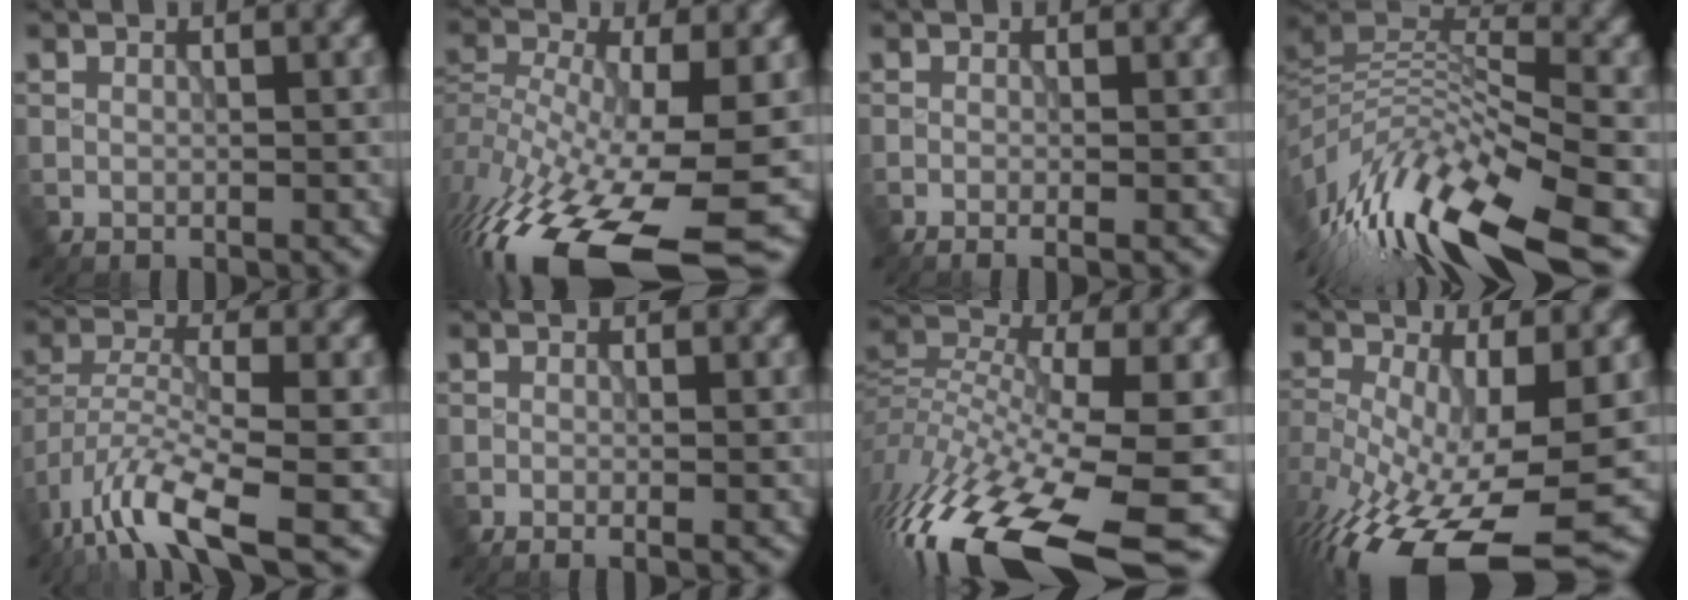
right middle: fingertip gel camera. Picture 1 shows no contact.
{"total": 17.2, "force": [-9.0, 6.1, 13.4], "torque": [-0.291, -0.024, -0.144]}
{"total": 1.4, "force": [-0.5, 0.5, 1.2], "torque": [-0.014, -0.006, -0.011]}
{"total": 12.9, "force": [-6.6, 3.9, 10.4], "torque": [-0.206, 0.016, -0.119]}
{"total": 8.2, "force": [-5.2, 2.2, 5.9], "torque": [-0.109, -0.002, -0.107]}
{"total": 1.0, "force": [-0.4, 0.3, 0.9], "torque": [-0.013, -0.006, -0.010]}
{"total": 16.4, "force": [-8.1, 5.4, 13.2], "torque": [-0.276, -0.007, -0.132]}
{"total": 15.3, "force": [-6.0, 6.6, 12.4], "torque": [-0.246, -0.032, -0.092]}